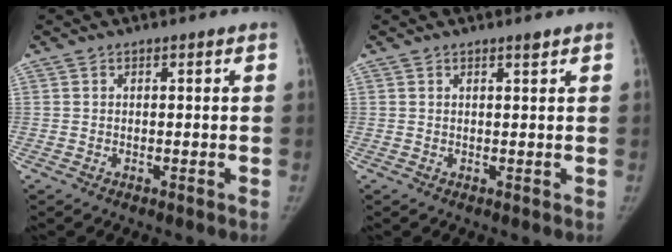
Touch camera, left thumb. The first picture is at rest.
{"total": 1.0, "force": [0.8, 0.0, 0.6], "torque": [-0.008, -0.007, 0.015]}